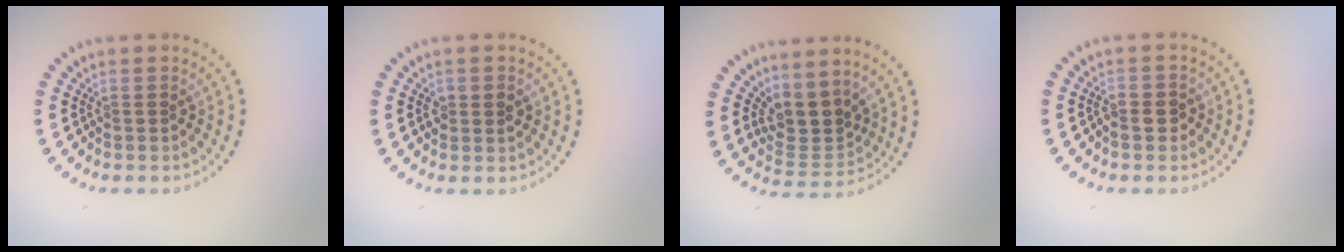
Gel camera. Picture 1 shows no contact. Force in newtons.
{"total": 1.5, "press": 1.5, "slide": 0.2}
{"total": 3.3, "press": 2.4, "slide": 2.2}
{"total": 1.4, "press": 1.4, "slide": 0.4}